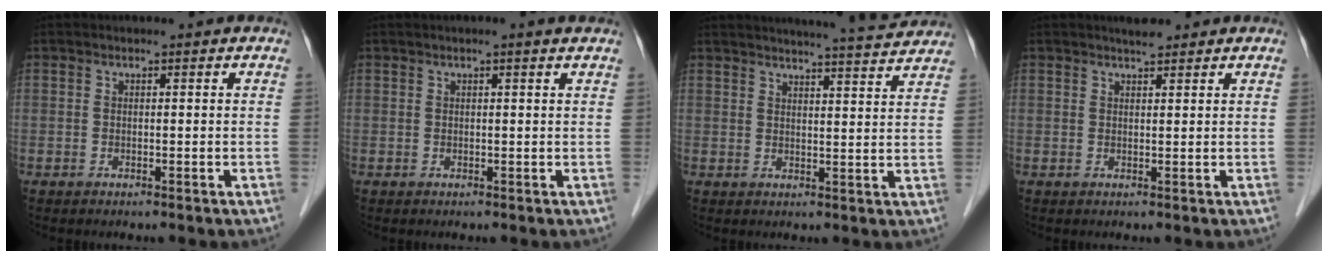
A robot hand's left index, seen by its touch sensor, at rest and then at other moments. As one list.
[{"total": 1.7, "force": [1.1, -0.2, 1.3], "torque": [-0.018, 0.010, 0.017]}, {"total": 12.0, "force": [11.3, 0.1, 4.0], "torque": [-0.059, -0.007, 0.132]}, {"total": 2.2, "force": [1.9, 0.5, 0.8], "torque": [-0.018, 0.004, 0.032]}]